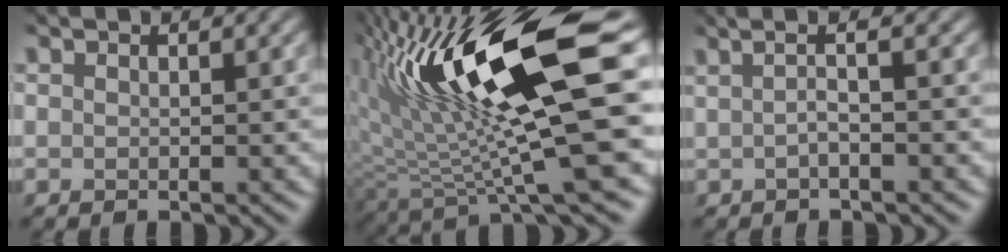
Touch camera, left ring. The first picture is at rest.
{"total": 13.4, "force": [2.8, 2.8, 12.8], "torque": [-0.219, -0.004, 0.049]}
{"total": 4.0, "force": [0.9, 1.5, 3.6], "torque": [-0.035, 0.022, -0.019]}